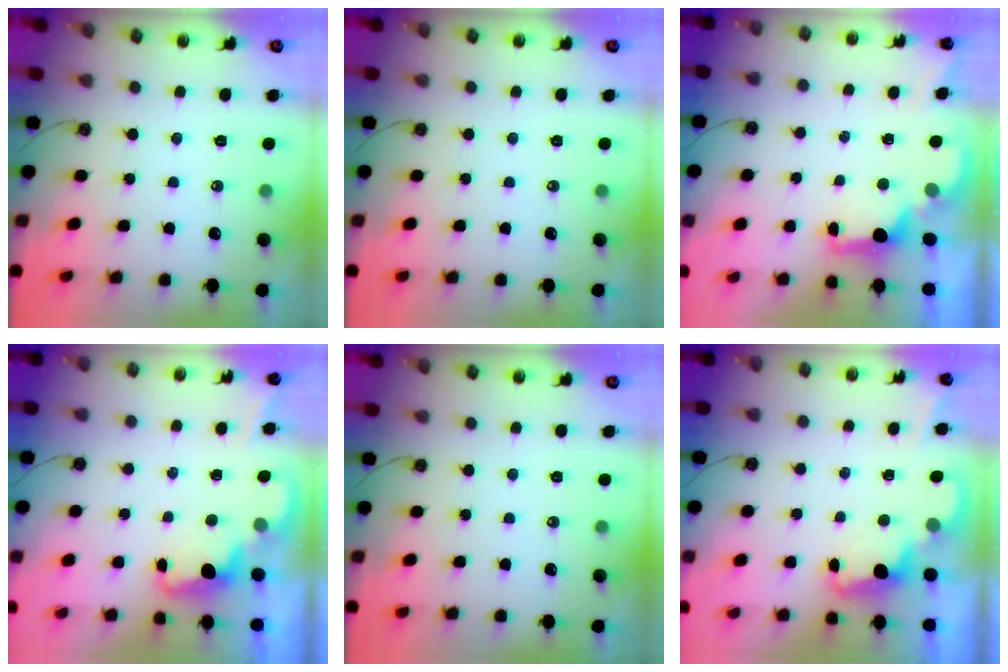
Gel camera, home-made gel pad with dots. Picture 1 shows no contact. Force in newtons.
{"total": 0.0}
{"total": 2.0, "press": 1.9, "slide": 0.8}
{"total": 2.2, "press": 2.1, "slide": 0.5}
{"total": 0.0}
{"total": 2.3, "press": 2.3, "slide": 0.5}